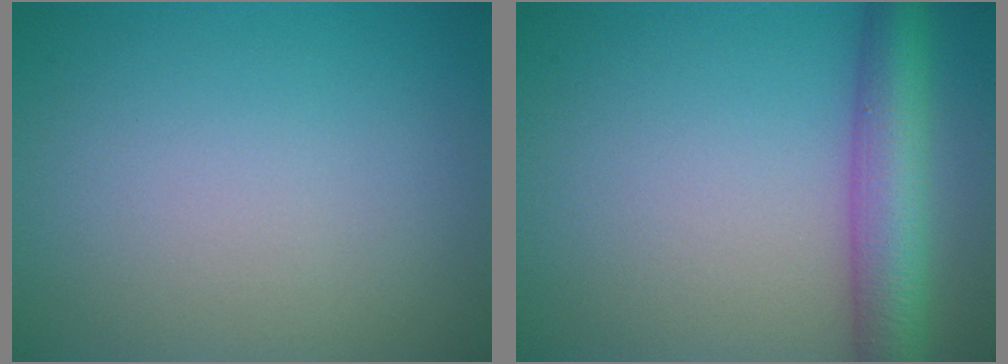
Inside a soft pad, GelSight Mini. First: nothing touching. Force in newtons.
{"total": 5.9, "press": 5.9, "slide": 0.2}